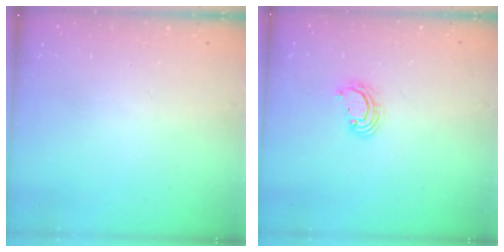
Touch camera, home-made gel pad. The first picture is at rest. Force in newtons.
{"total": 3.7, "press": 3.7, "slide": 0.2}